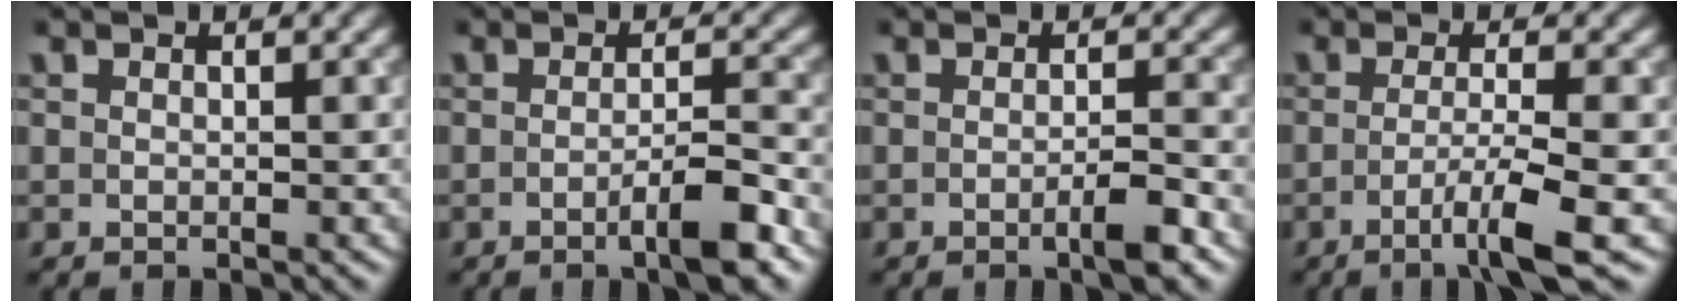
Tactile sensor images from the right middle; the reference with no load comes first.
{"total": 3.8, "force": [-1.7, 0.7, 3.3], "torque": [-0.052, 0.004, -0.031]}
{"total": 2.5, "force": [-1.1, 0.4, 2.2], "torque": [-0.031, 0.002, -0.020]}
{"total": 4.6, "force": [-1.6, 0.6, 4.2], "torque": [-0.070, -0.007, -0.035]}